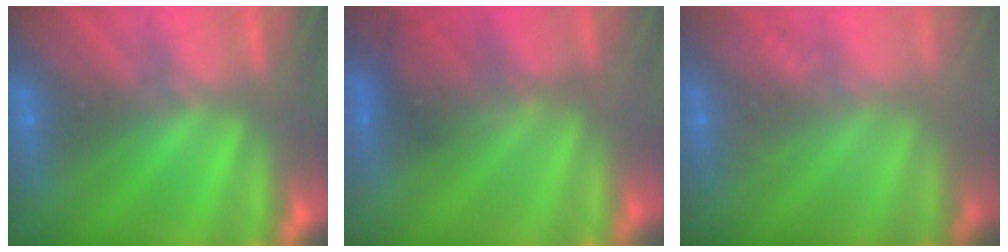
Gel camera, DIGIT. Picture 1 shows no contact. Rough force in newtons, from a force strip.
{"total": 4.6}
{"total": 2.5}